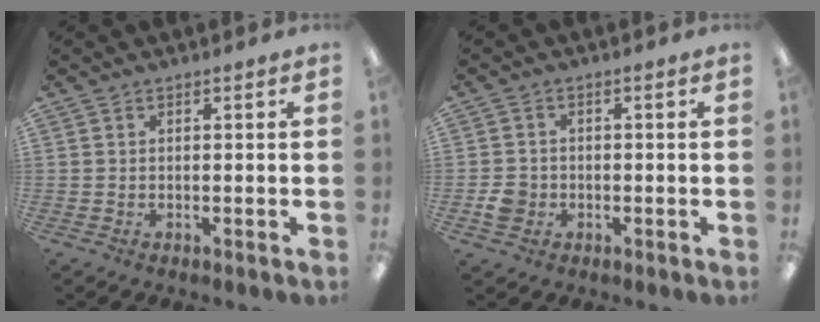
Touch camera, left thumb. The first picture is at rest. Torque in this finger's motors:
{"motor_torque": [-0.29, 0.30, 0.02, -0.01, 0.01]}